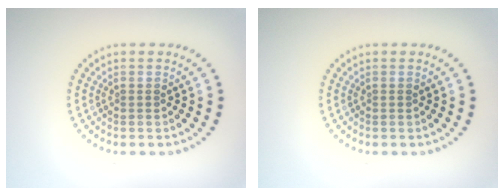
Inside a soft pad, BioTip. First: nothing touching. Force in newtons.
{"total": 0.0}